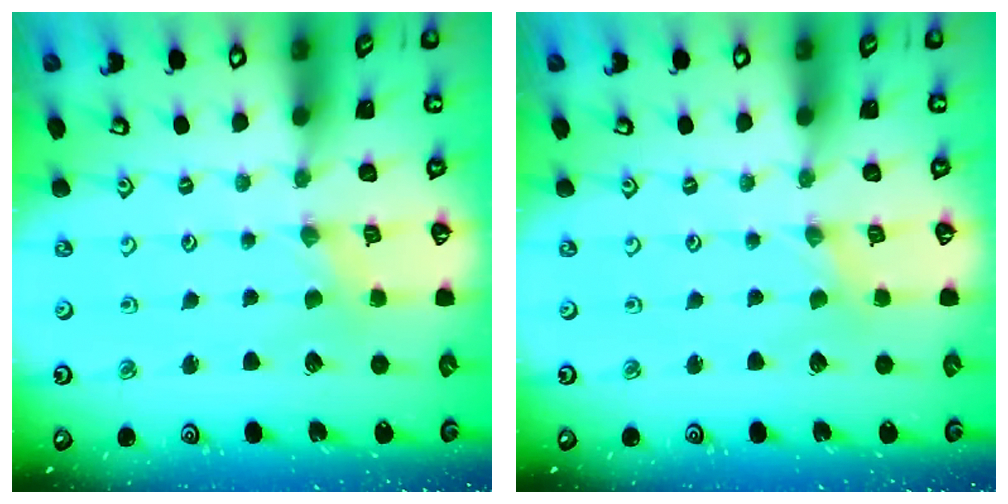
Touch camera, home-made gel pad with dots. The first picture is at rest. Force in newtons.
{"total": 0.0}